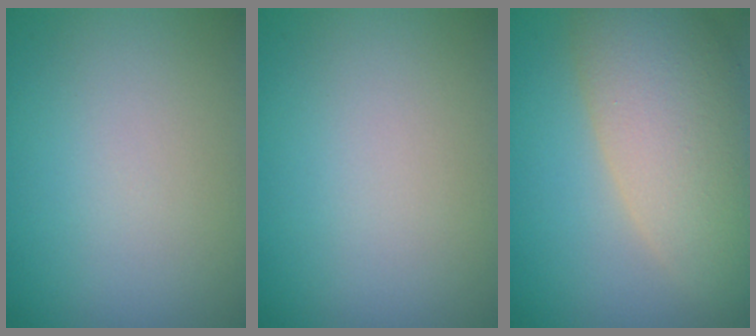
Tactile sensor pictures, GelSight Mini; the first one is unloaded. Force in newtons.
{"total": 0.0}
{"total": 9.7, "press": 9.6, "slide": 0.9}